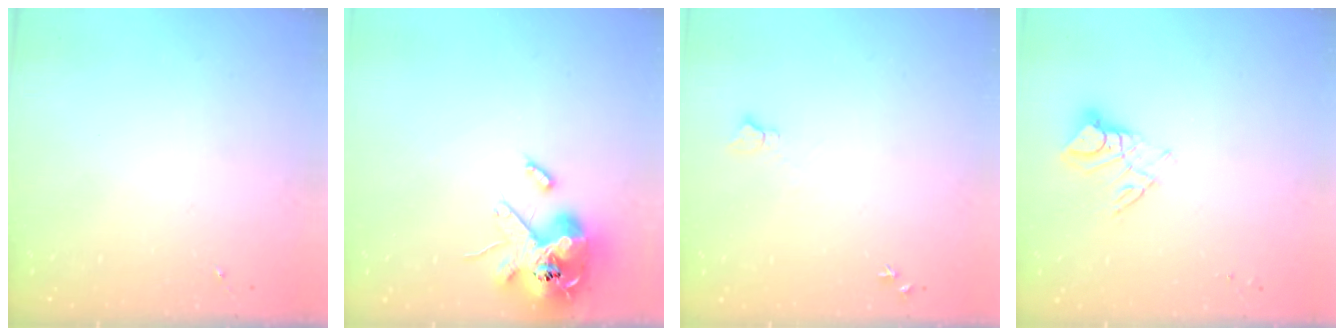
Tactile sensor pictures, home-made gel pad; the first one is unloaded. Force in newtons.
{"total": 14.9, "press": 14.7, "slide": 2.6}
{"total": 4.6, "press": 4.6, "slide": 0.6}
{"total": 9.2, "press": 9.1, "slide": 0.8}